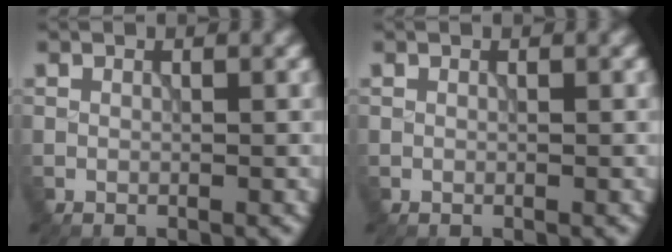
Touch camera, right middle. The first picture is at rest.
{"total": 0.0}